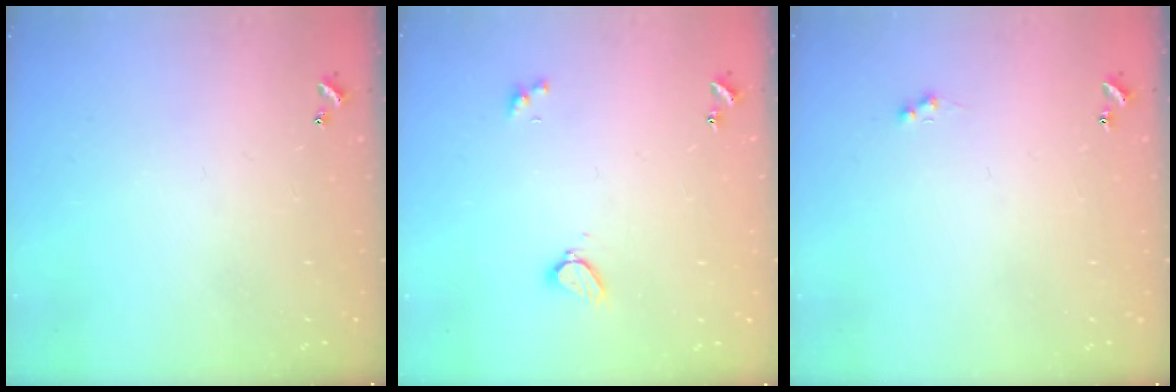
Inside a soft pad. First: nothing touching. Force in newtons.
{"total": 2.2, "press": 2.2, "slide": 0.3}
{"total": 1.0, "press": 0.9, "slide": 0.4}